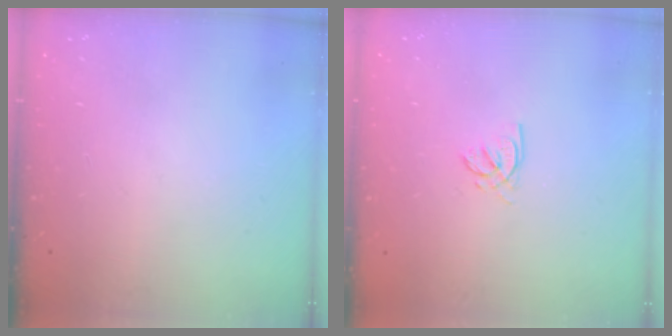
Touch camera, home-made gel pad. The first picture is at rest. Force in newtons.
{"total": 1.4, "press": 1.4, "slide": 0.2}